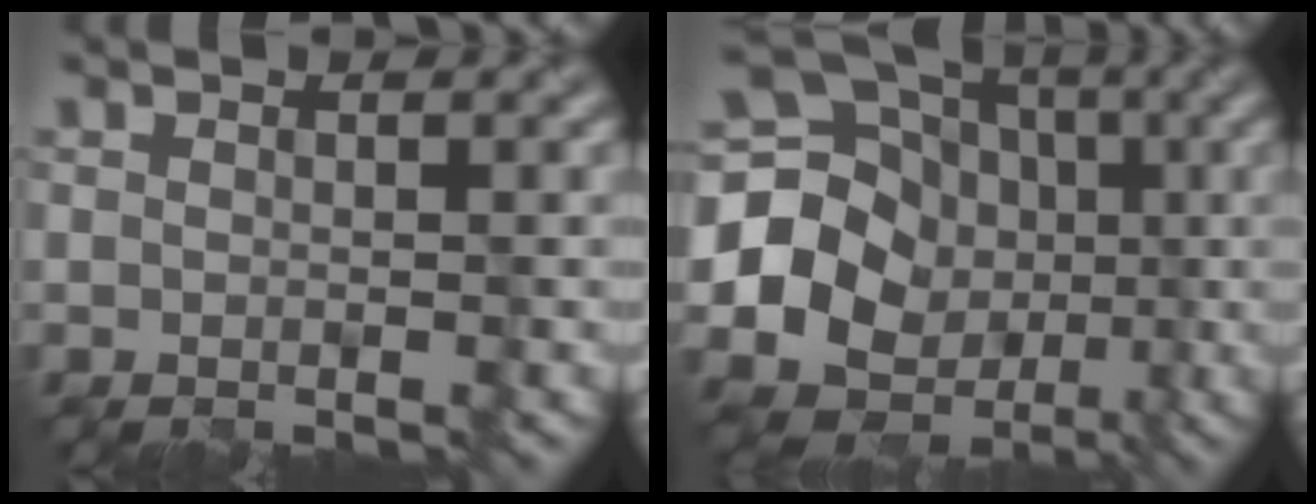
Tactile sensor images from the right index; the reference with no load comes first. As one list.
[{"total": 20.2, "force": [-1.2, 18.8, 7.3], "torque": [-0.165, 0.008, -0.048]}]